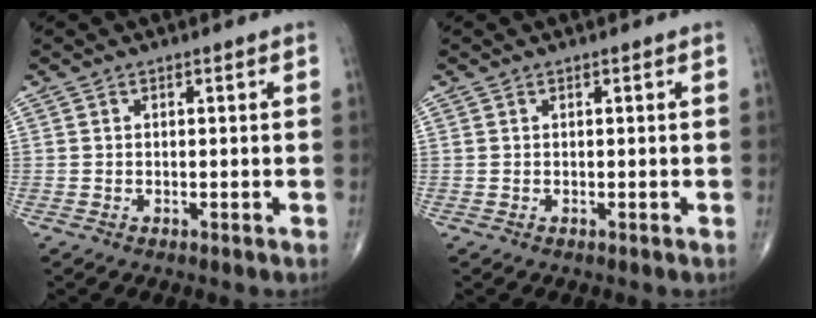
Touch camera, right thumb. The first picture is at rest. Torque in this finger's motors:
{"motor_torque": [0.18, -0.01, -0.12, 0.01, 0.02]}